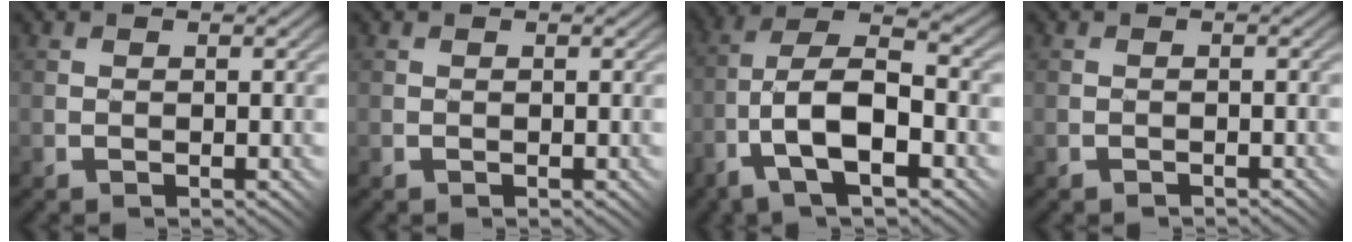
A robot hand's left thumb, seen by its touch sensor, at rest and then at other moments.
{"total": 0.0}
{"total": 11.4, "force": [-4.0, 4.5, 9.7], "torque": [-0.200, 0.000, -0.072]}
{"total": 0.6, "force": [-0.5, -0.2, -0.2], "torque": [0.003, 0.005, -0.012]}